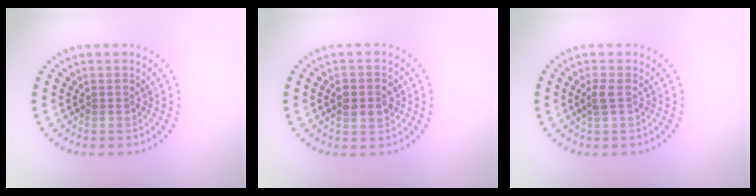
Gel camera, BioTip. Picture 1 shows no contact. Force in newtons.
{"total": 3.1, "press": 3.1, "slide": 0.2}
{"total": 1.1, "press": 1.0, "slide": 0.5}